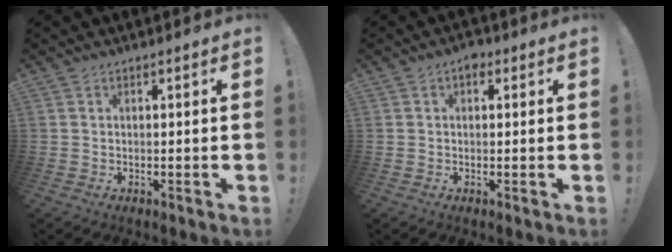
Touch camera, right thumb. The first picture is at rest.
{"total": 2.5, "force": [0.8, 1.8, 1.6], "torque": [-0.011, -0.003, 0.009]}